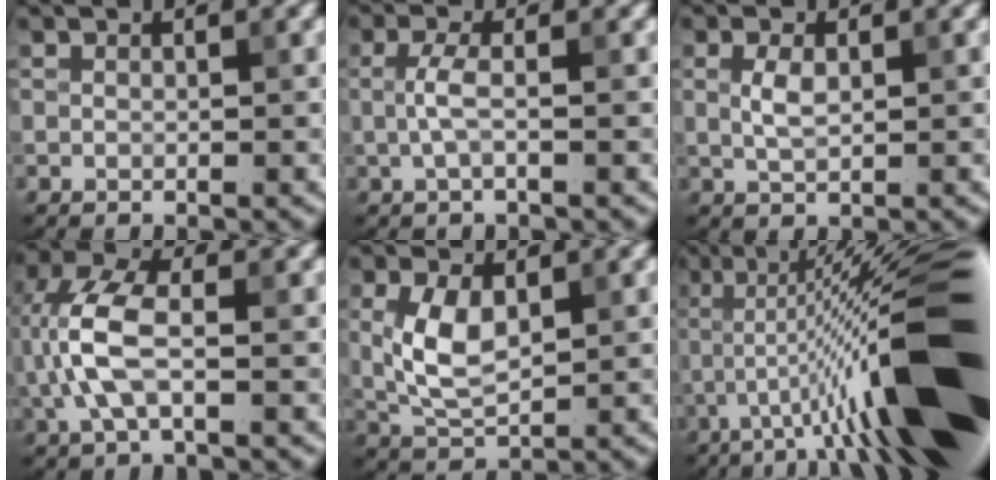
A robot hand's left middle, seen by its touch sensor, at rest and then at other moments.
{"total": 2.0, "force": [-0.2, 0.5, 1.9], "torque": [-0.043, 0.003, -0.006]}
{"total": 1.9, "force": [0.4, 0.9, 1.6], "torque": [-0.038, 0.001, 0.009]}
{"total": 5.7, "force": [-0.3, 2.7, 5.0], "torque": [-0.124, 0.011, -0.012]}
{"total": 4.3, "force": [0.6, 2.3, 3.6], "torque": [-0.080, 0.002, 0.016]}
{"total": 16.6, "force": [-3.5, 3.2, 15.9], "torque": [-0.226, 0.025, -0.057]}